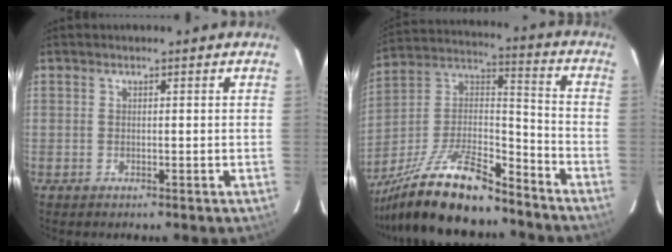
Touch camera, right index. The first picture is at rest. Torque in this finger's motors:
{"motor_torque": [0.83, -1.31, 0.87, 0.21]}